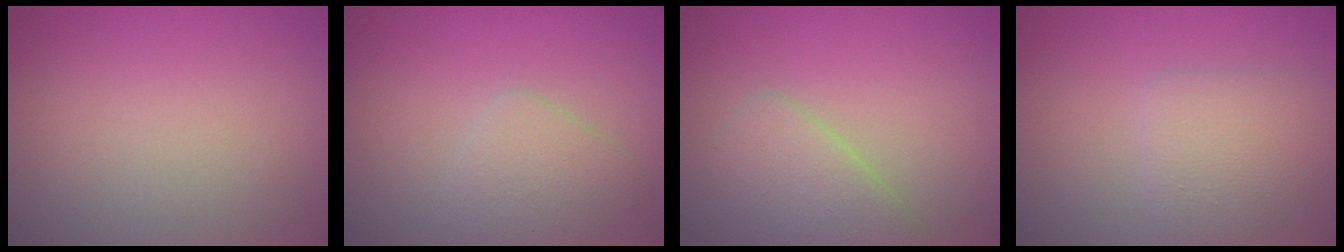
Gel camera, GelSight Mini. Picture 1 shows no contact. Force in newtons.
{"total": 2.8, "press": 2.8, "slide": 0.0}
{"total": 3.8, "press": 3.8, "slide": 0.2}
{"total": 3.5, "press": 3.5, "slide": 0.2}